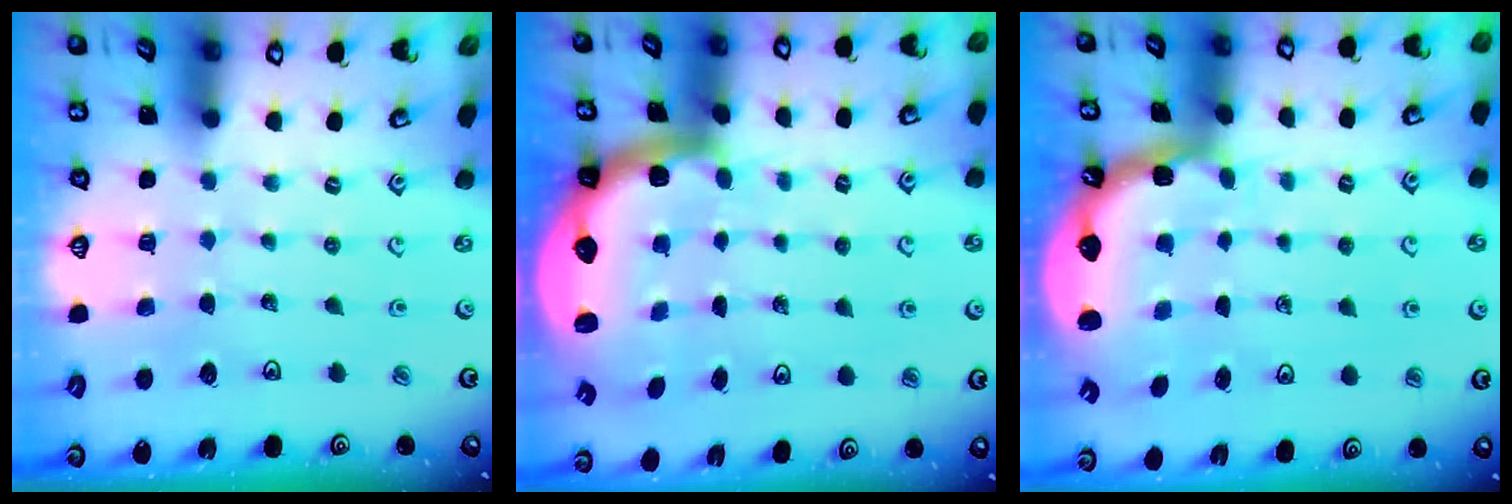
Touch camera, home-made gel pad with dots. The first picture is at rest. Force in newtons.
{"total": 2.8, "press": 2.4, "slide": 1.4}
{"total": 2.7, "press": 1.4, "slide": 2.3}